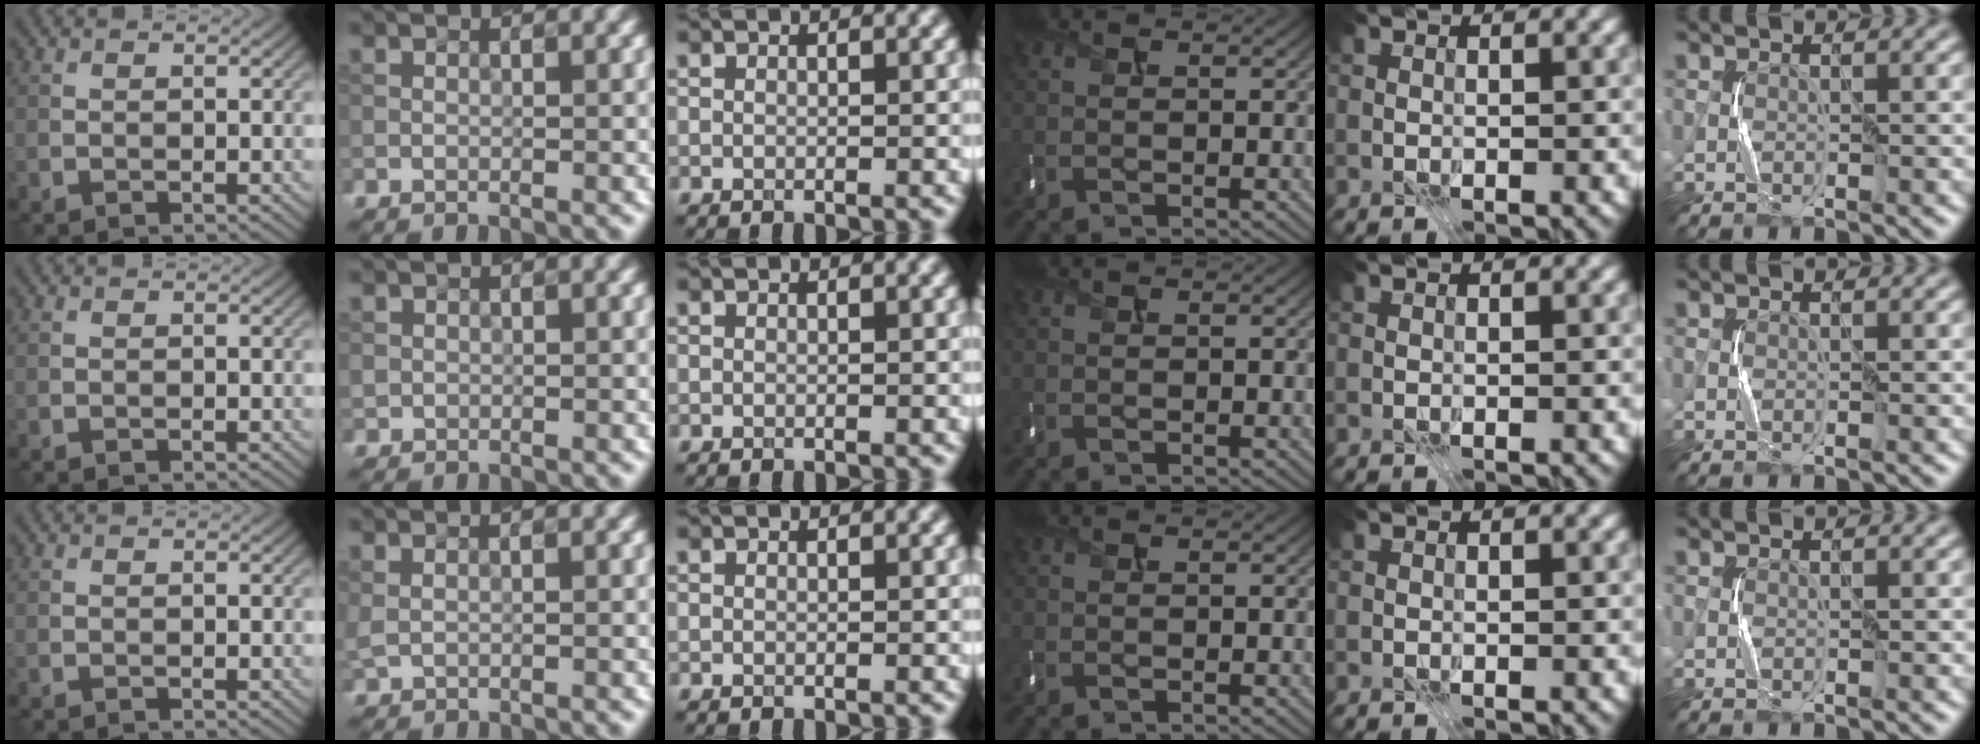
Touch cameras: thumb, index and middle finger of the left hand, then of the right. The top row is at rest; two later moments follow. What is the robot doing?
{"motion": "press", "object": "mouse"}